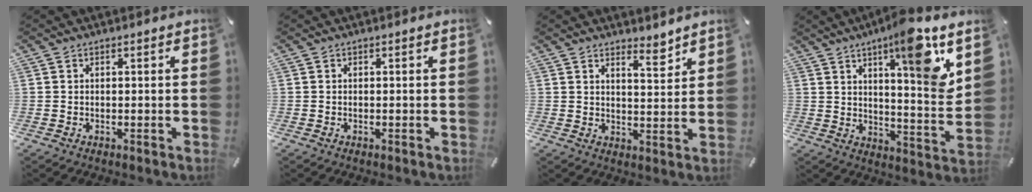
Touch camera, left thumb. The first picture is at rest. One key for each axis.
{"total": 0.0}
{"total": 5.2, "fx": 4.6, "fy": 1.4, "fz": 2.0, "tx": -0.010, "ty": -0.041, "tz": 0.077}
{"total": 14.4, "fx": 8.9, "fy": 1.8, "fz": 11.2, "tx": -0.155, "ty": -0.064, "tz": 0.132}